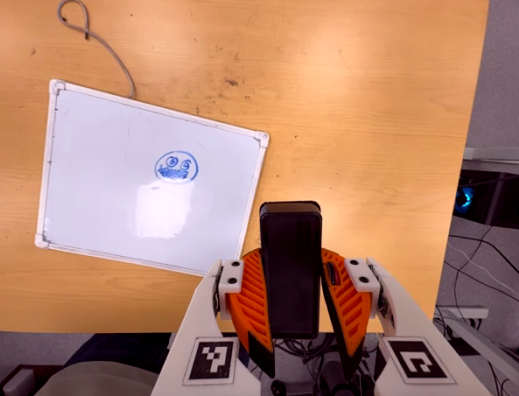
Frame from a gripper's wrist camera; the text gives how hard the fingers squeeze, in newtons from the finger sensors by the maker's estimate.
{"total": 9.7, "left": 8.1, "right": 11.4}